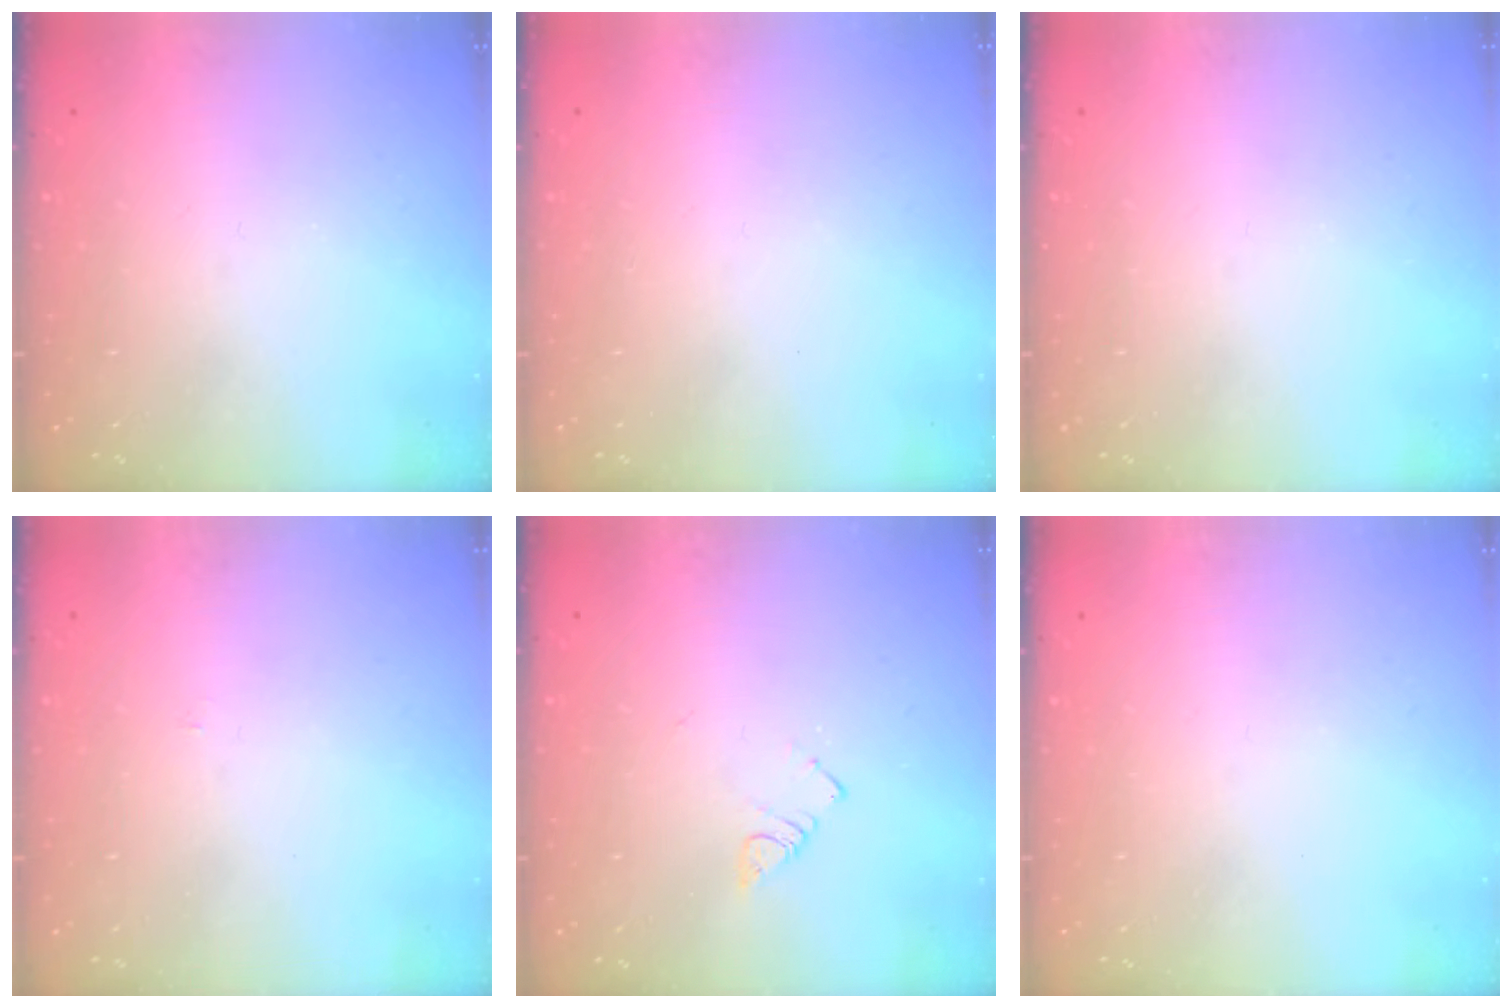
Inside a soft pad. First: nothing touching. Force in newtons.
{"total": 1.6, "press": 1.6, "slide": 0.1}
{"total": 0.0}
{"total": 2.2, "press": 2.2, "slide": 0.3}
{"total": 2.7, "press": 2.7, "slide": 0.4}
{"total": 0.0}